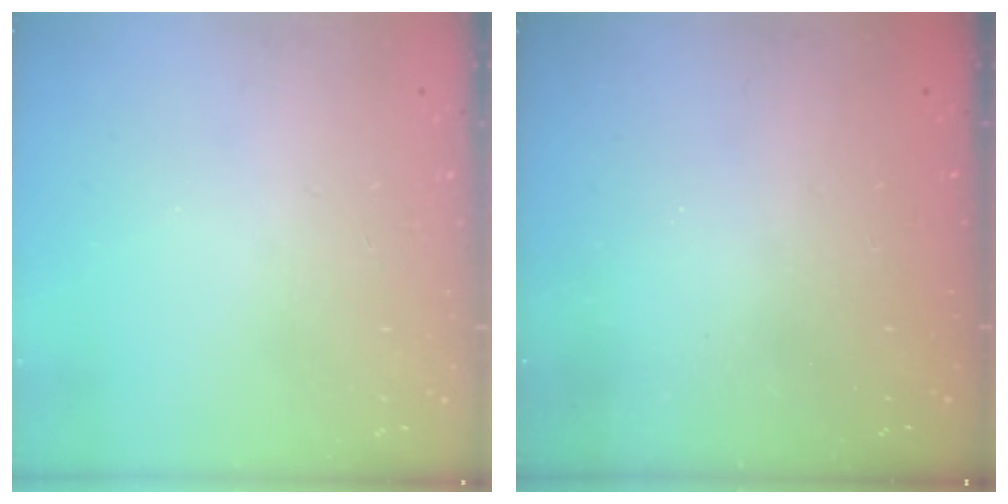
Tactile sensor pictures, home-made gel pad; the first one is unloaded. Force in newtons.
{"total": 2.5, "press": 2.4, "slide": 0.8}